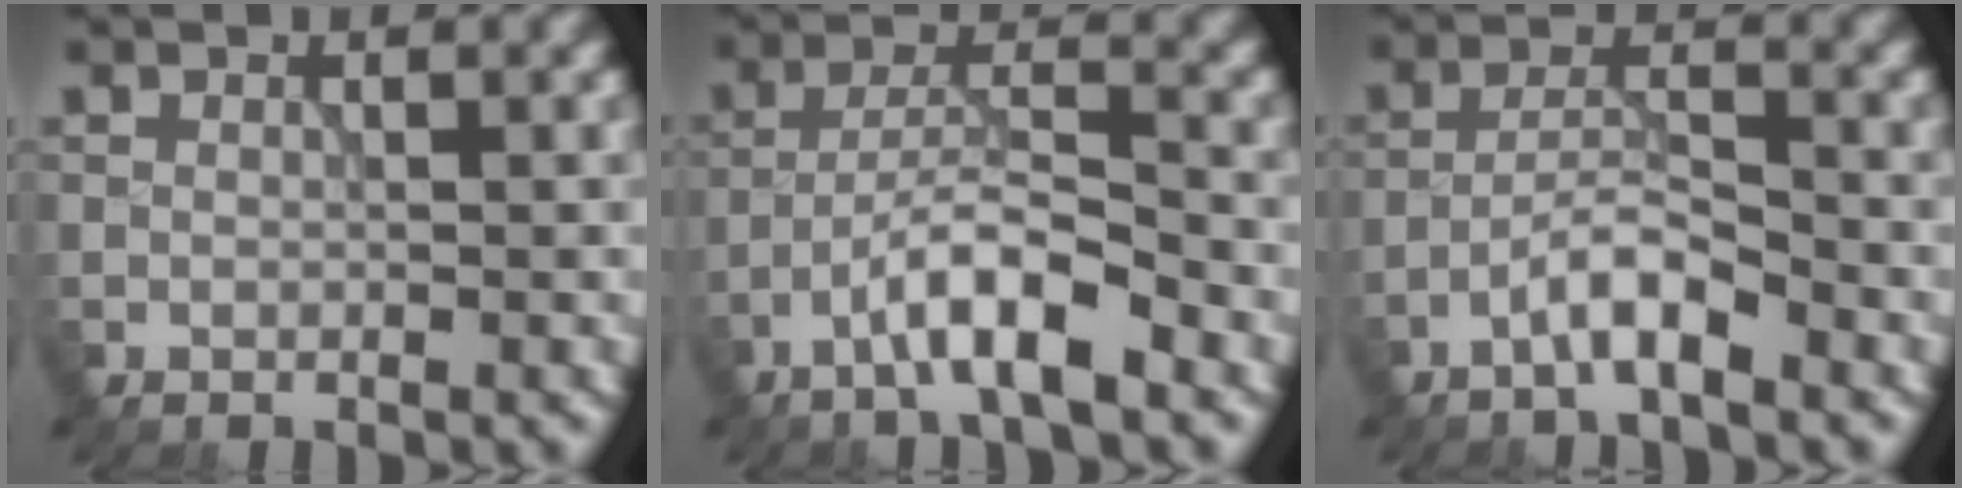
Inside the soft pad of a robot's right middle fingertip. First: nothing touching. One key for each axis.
{"total": 5.2, "fx": -3.1, "fy": 0.8, "fz": 4.1, "tx": -0.068, "ty": 0.015, "tz": -0.062}
{"total": 3.0, "fx": -2.1, "fy": 0.4, "fz": 2.1, "tx": -0.038, "ty": 0.013, "tz": -0.046}